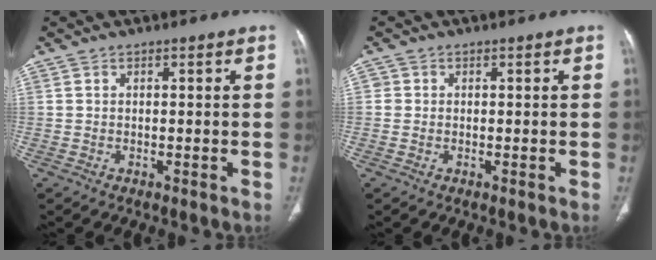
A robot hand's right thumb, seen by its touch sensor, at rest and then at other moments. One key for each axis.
{"total": 1.1, "fx": 0.0, "fy": 1.1, "fz": 0.1, "tx": 0.005, "ty": 0.003, "tz": 0.000}